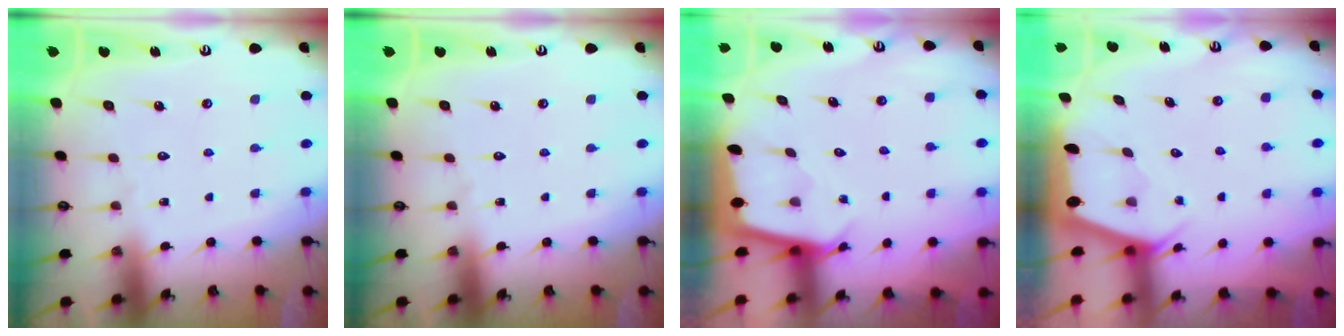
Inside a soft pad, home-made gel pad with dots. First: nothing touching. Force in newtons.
{"total": 0.0}
{"total": 2.2, "press": 2.2, "slide": 0.1}
{"total": 1.8, "press": 1.8, "slide": 0.3}